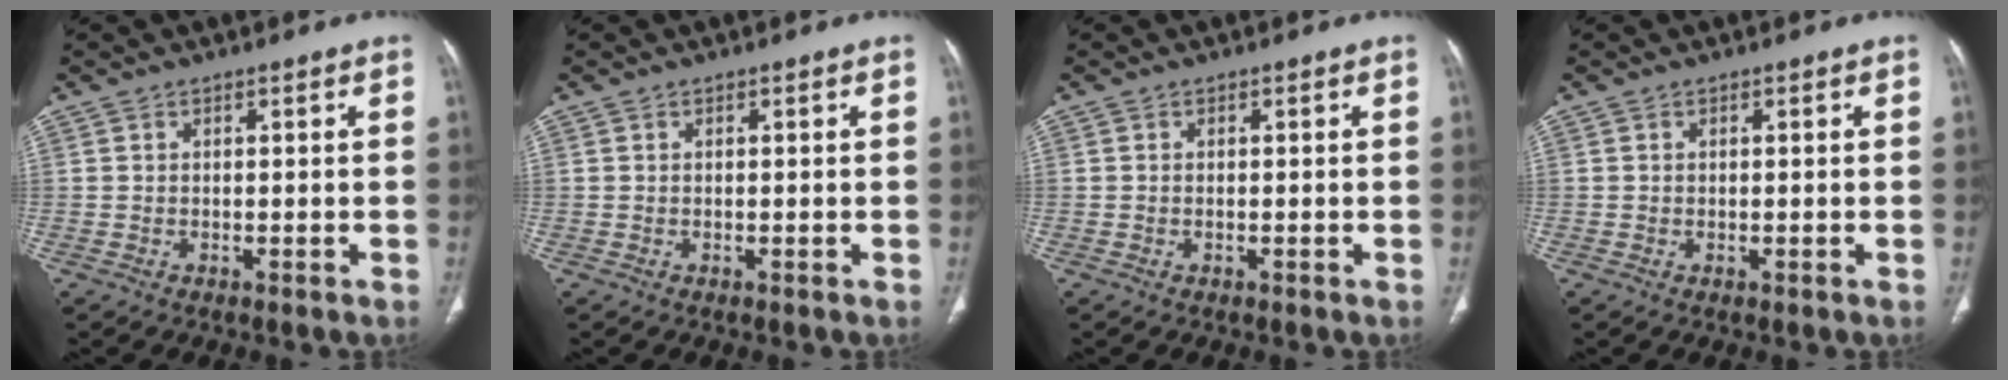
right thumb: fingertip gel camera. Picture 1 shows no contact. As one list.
[{"total": 0.0}, {"total": 0.0}, {"total": 0.0}]